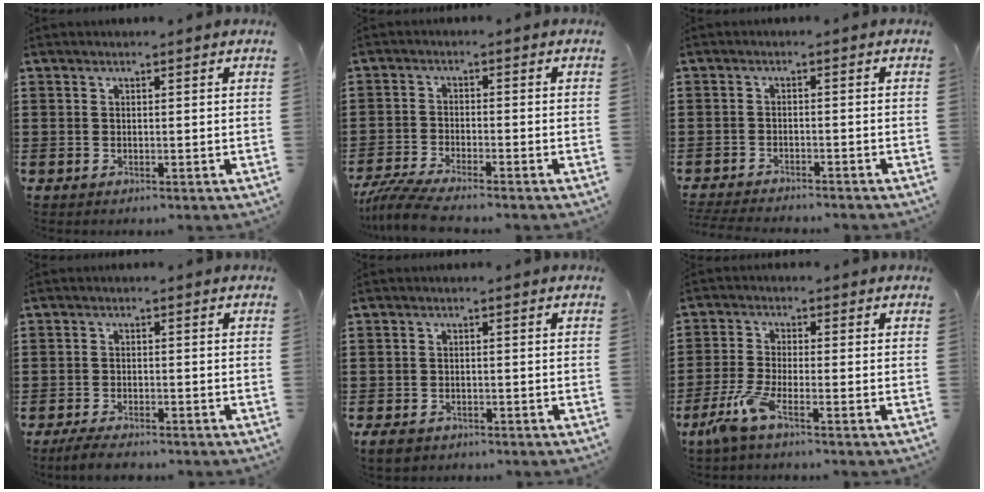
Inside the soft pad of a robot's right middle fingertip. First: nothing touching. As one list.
[{"total": 4.5, "force": [-4.1, 0.0, 1.9], "torque": [-0.060, -0.020, -0.085]}, {"total": 2.5, "force": [-2.5, 0.0, 0.2], "torque": [-0.013, -0.003, -0.056]}, {"total": 2.6, "force": [-2.4, 0.3, 1.0], "torque": [-0.025, 0.001, -0.051]}, {"total": 1.7, "force": [-1.3, 0.8, 0.6], "torque": [-0.022, 0.000, -0.030]}, {"total": 5.0, "force": [-3.1, 0.7, 3.9], "torque": [-0.100, -0.017, -0.062]}]